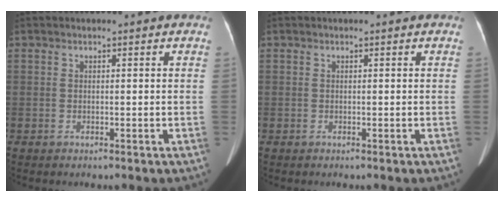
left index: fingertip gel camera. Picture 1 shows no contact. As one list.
[{"total": 0.0}]